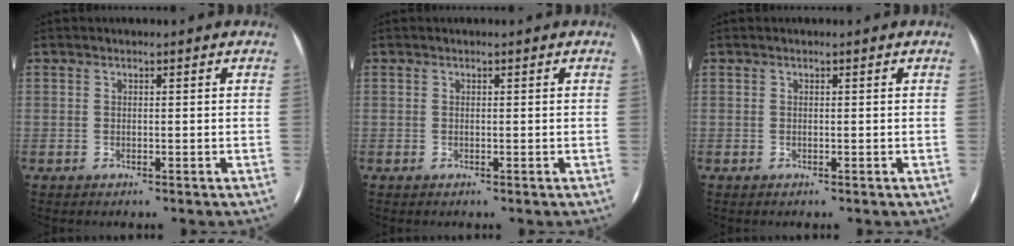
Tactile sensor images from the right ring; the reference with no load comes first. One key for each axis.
{"total": 0.0}
{"total": 0.0}